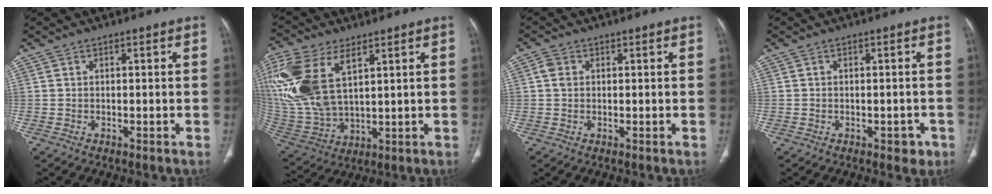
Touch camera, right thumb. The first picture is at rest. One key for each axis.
{"total": 20.3, "fx": 7.9, "fy": 10.9, "fz": 15.2, "tx": -0.352, "ty": -0.018, "tz": 0.164}
{"total": 1.9, "fx": 0.4, "fy": 1.5, "fz": 1.1, "tx": -0.019, "ty": 0.004, "tz": 0.007}
{"total": 2.6, "fx": -1.3, "fy": 1.7, "fz": 1.6, "tx": -0.003, "ty": 0.005, "tz": -0.013}